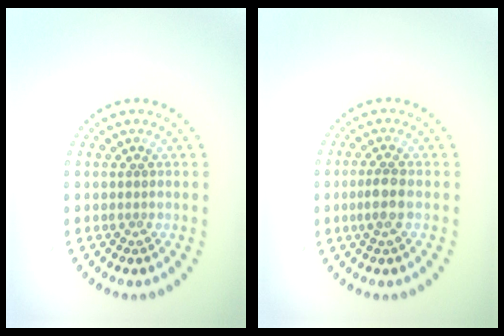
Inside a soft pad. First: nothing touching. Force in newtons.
{"total": 2.1, "press": 1.9, "slide": 0.9}